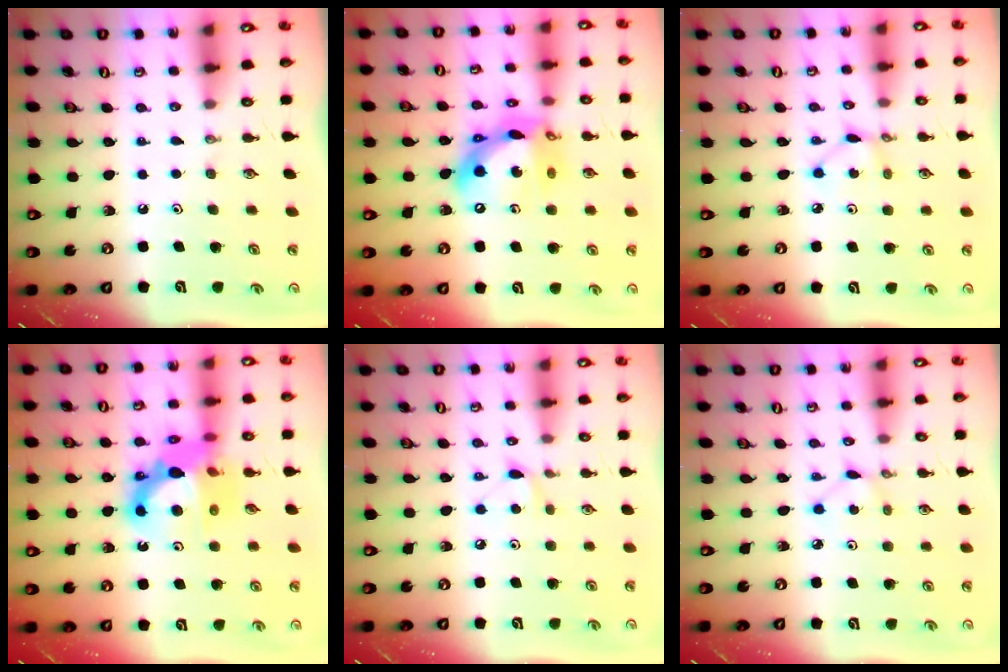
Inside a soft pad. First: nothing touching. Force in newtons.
{"total": 14.9, "press": 14.8, "slide": 1.6}
{"total": 2.9, "press": 2.9, "slide": 0.1}
{"total": 13.6, "press": 13.5, "slide": 1.7}
{"total": 6.5, "press": 6.5, "slide": 0.5}
{"total": 1.9, "press": 1.9, "slide": 0.2}